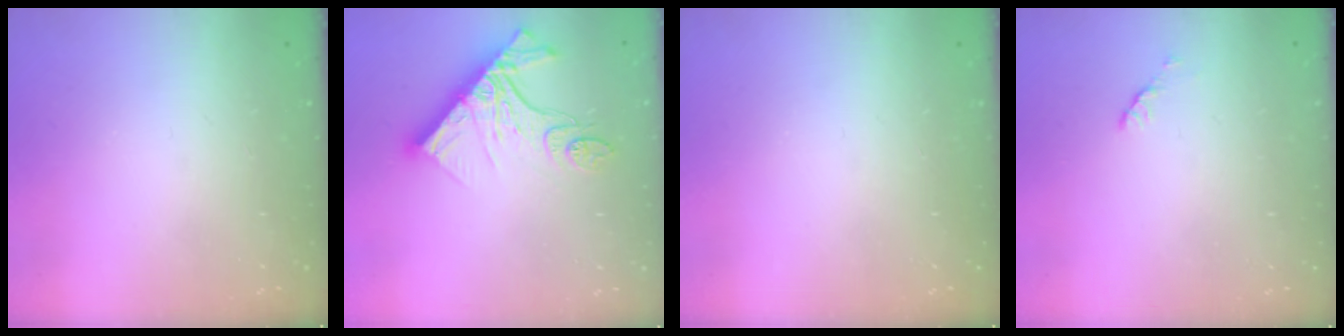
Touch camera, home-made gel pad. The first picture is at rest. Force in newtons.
{"total": 15.3, "press": 15.3, "slide": 1.3}
{"total": 0.0}
{"total": 2.8, "press": 2.7, "slide": 0.4}